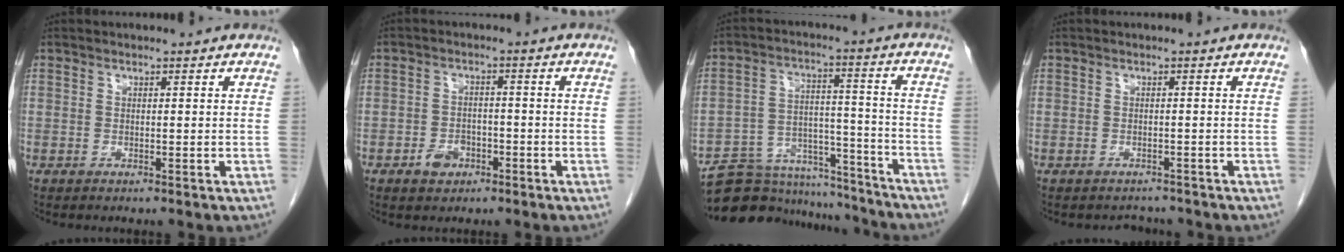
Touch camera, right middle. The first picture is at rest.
{"total": 3.6, "force": [-2.0, 2.5, 1.7], "torque": [-0.026, 0.005, -0.028]}
{"total": 15.3, "force": [-14.4, 4.7, 2.1], "torque": [-0.028, 0.050, -0.214]}
{"total": 2.1, "force": [-1.8, 0.9, -0.4], "torque": [-0.001, -0.001, -0.028]}